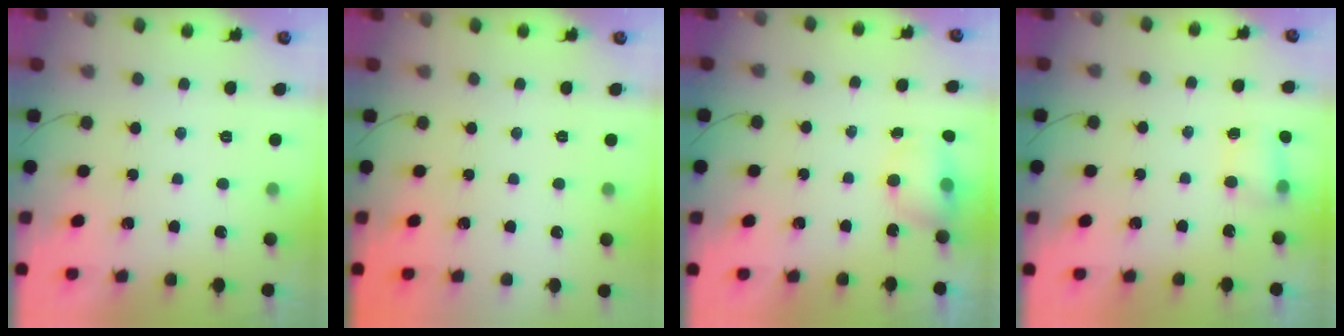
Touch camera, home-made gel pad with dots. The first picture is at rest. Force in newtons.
{"total": 0.0}
{"total": 5.6, "press": 5.5, "slide": 0.8}
{"total": 4.3, "press": 4.2, "slide": 0.7}